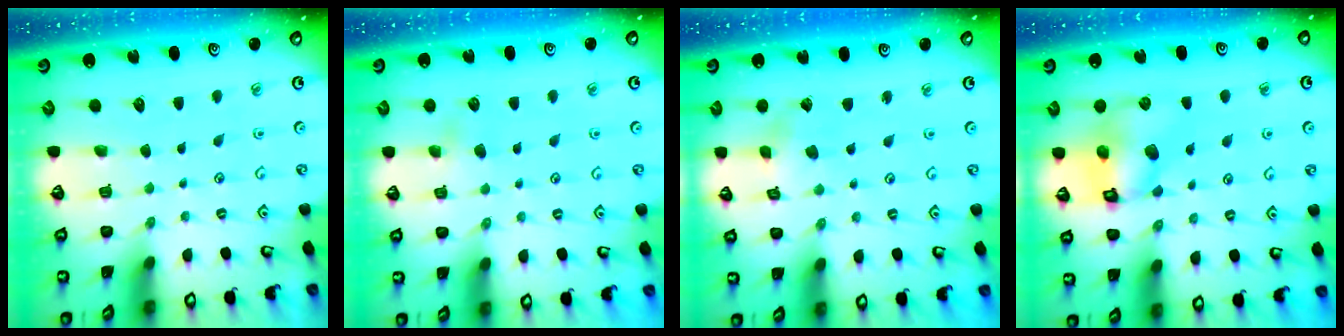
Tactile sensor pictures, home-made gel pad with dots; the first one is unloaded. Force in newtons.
{"total": 2.6, "press": 2.6, "slide": 0.5}
{"total": 2.2, "press": 2.2, "slide": 0.3}
{"total": 10.7, "press": 10.6, "slide": 1.4}